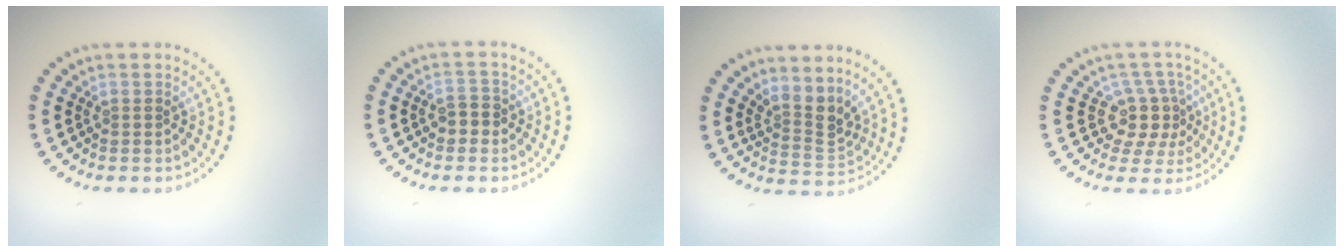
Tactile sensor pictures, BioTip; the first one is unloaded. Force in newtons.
{"total": 1.8, "press": 1.8, "slide": 0.5}
{"total": 3.0, "press": 2.1, "slide": 2.1}
{"total": 3.5, "press": 2.6, "slide": 2.3}